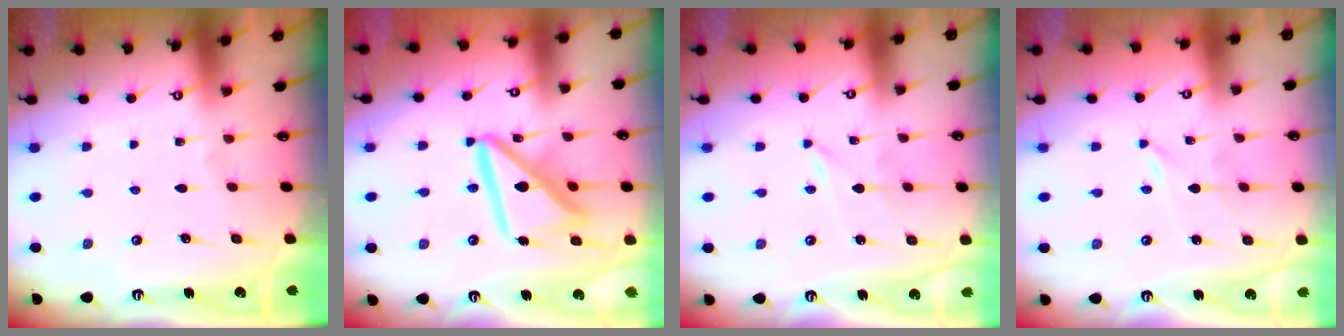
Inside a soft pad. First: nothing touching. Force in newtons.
{"total": 14.5, "press": 14.4, "slide": 1.7}
{"total": 0.0}
{"total": 0.0}